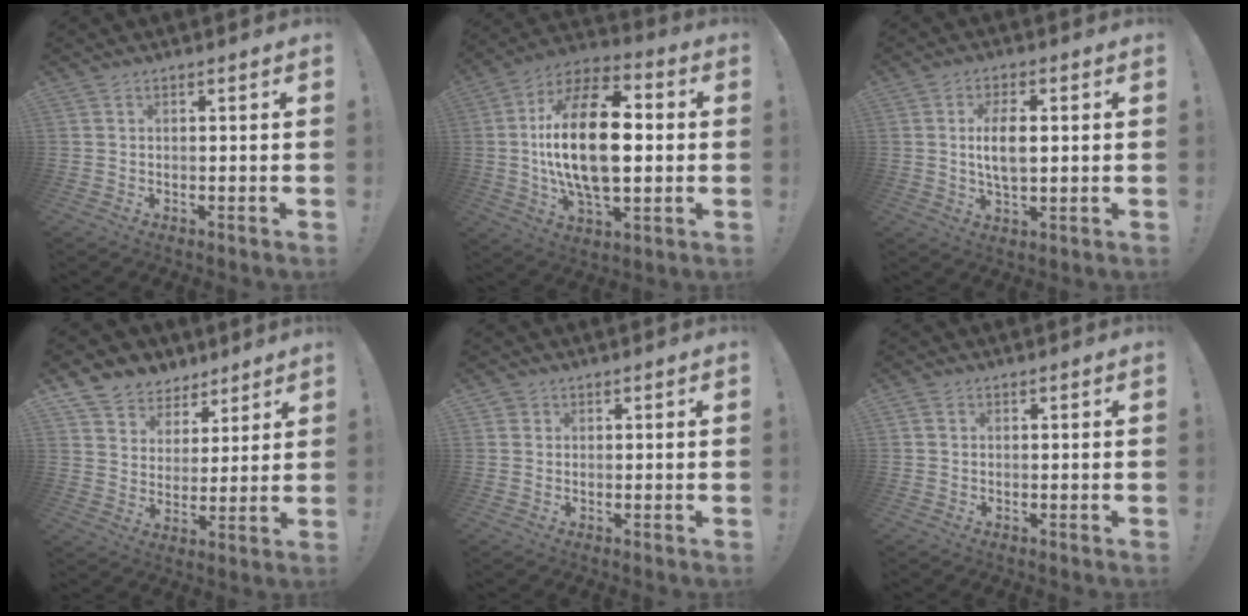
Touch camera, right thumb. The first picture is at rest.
{"total": 24.6, "force": [0.2, 12.6, 21.1], "torque": [-0.388, 0.001, -0.005]}
{"total": 7.5, "force": [0.9, 3.6, 6.5], "torque": [-0.114, -0.004, 0.009]}
{"total": 8.0, "force": [5.5, 5.8, 0.6], "torque": [-0.009, -0.048, 0.110]}
{"total": 1.4, "force": [0.7, 1.2, 0.2], "torque": [0.003, -0.003, 0.011]}
{"total": 1.0, "force": [0.3, 0.8, 0.4], "torque": [-0.007, 0.004, 0.006]}